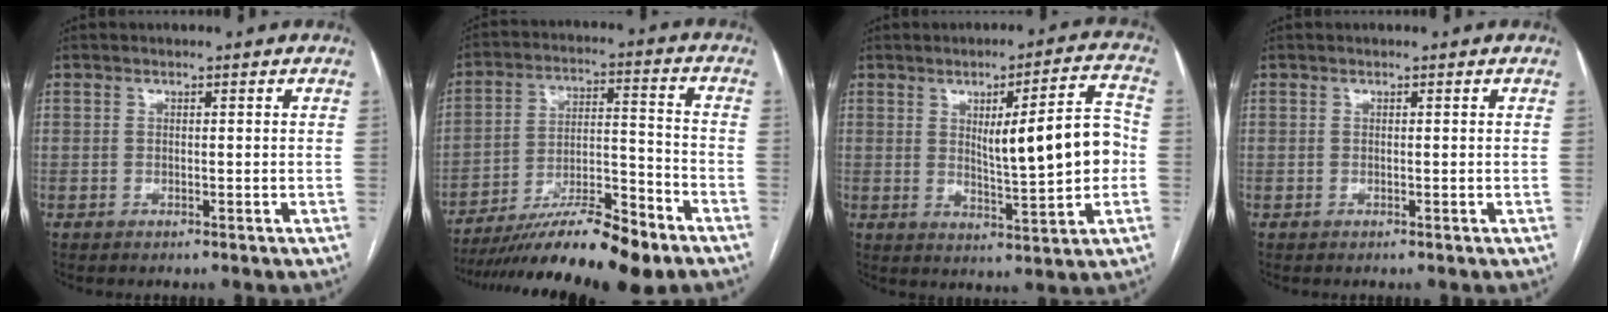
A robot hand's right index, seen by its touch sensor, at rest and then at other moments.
{"total": 17.6, "force": [-13.5, 2.0, 11.2], "torque": [-0.177, -0.004, -0.229]}
{"total": 11.6, "force": [0.4, 1.5, 11.5], "torque": [-0.166, 0.012, 0.016]}
{"total": 0.0}